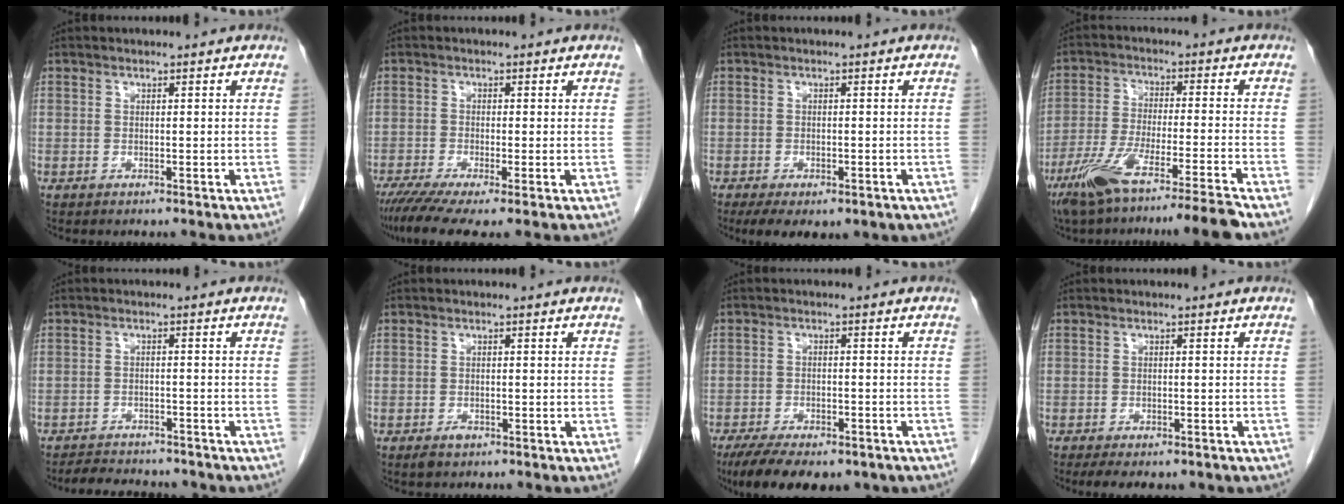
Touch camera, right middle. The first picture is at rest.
{"total": 6.8, "force": [-4.7, 0.6, 4.9], "torque": [-0.082, -0.015, -0.082]}
{"total": 8.7, "force": [-5.5, 4.0, 5.4], "torque": [-0.079, -0.009, -0.073]}
{"total": 13.3, "force": [-10.2, -1.5, 8.4], "torque": [-0.146, -0.032, -0.171]}
{"total": 8.8, "force": [-7.9, 2.7, 2.9], "torque": [-0.049, 0.001, -0.103]}
{"total": 1.3, "force": [-0.9, 0.6, 0.8], "torque": [-0.015, 0.000, -0.011]}
{"total": 14.8, "force": [-10.8, 6.0, 8.2], "torque": [-0.154, -0.015, -0.149]}
{"total": 8.4, "force": [-6.4, 3.3, 4.2], "torque": [-0.054, -0.002, -0.077]}